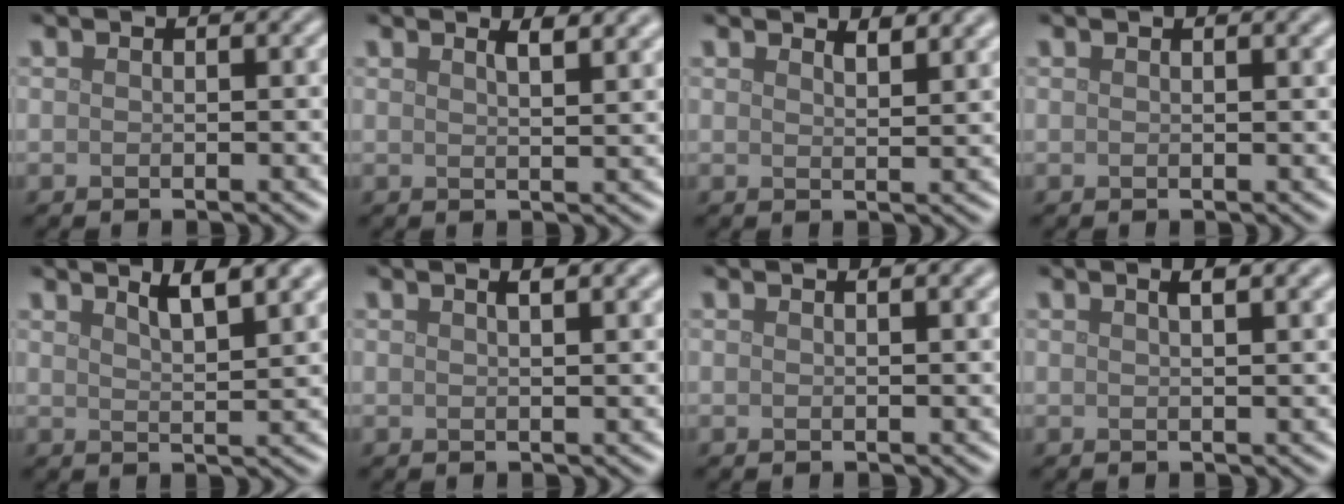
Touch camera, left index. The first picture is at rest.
{"total": 3.3, "force": [2.2, 1.1, 2.1], "torque": [-0.010, 0.017, 0.014]}
{"total": 2.6, "force": [2.3, 0.6, 1.1], "torque": [-0.008, 0.002, 0.034]}
{"total": 1.5, "force": [0.9, 0.5, 1.1], "torque": [-0.007, 0.005, 0.010]}
{"total": 4.9, "force": [3.4, 1.3, 3.3], "torque": [-0.032, 0.023, 0.037]}
{"total": 3.0, "force": [1.7, 1.1, 2.2], "torque": [-0.011, 0.012, 0.008]}
{"total": 2.0, "force": [1.2, 0.7, 1.4], "torque": [-0.008, 0.004, 0.009]}
{"total": 3.4, "force": [1.9, 1.3, 2.5], "torque": [-0.011, 0.012, 0.008]}